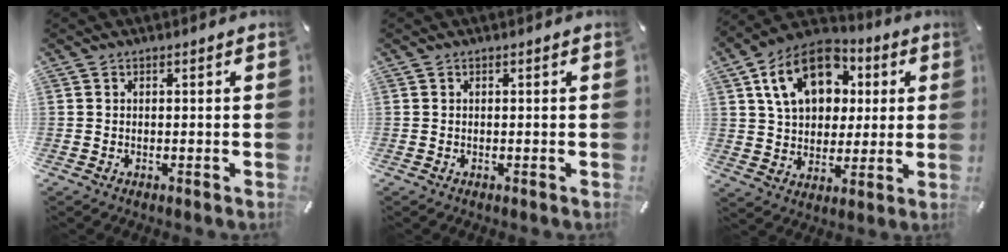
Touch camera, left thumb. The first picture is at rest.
{"total": 0.0}
{"total": 16.5, "force": [6.4, 12.1, 9.1], "torque": [-0.161, -0.005, 0.121]}